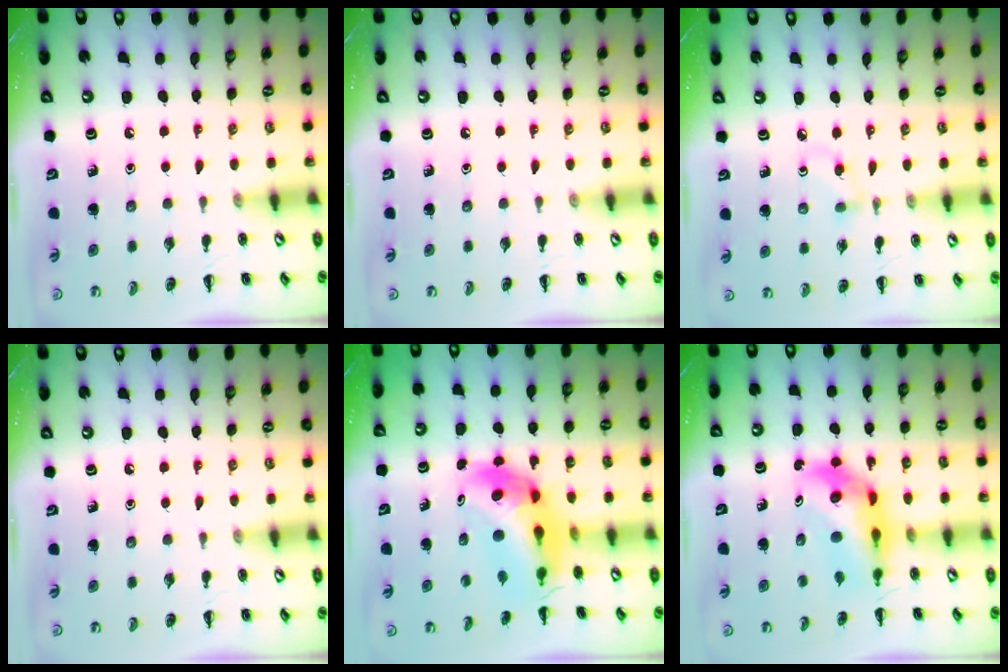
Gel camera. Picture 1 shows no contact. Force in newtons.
{"total": 0.0}
{"total": 4.5, "press": 4.1, "slide": 1.8}
{"total": 0.0}
{"total": 7.7, "press": 7.2, "slide": 2.5}
{"total": 6.1, "press": 6.0, "slide": 1.5}